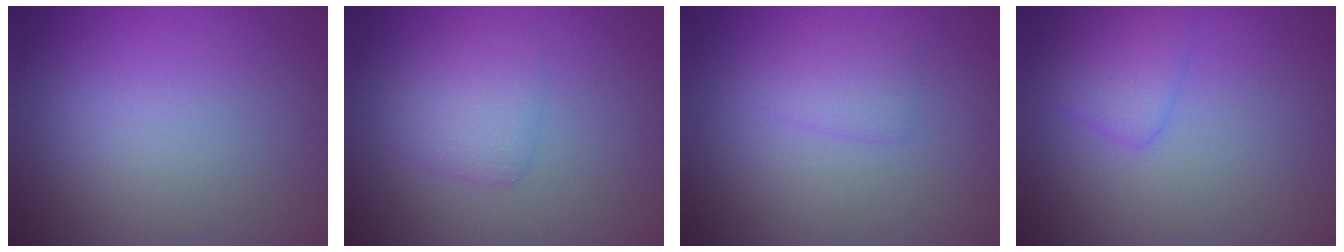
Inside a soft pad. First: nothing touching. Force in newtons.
{"total": 2.7, "press": 2.7, "slide": 0.1}
{"total": 1.6, "press": 1.6, "slide": 0.1}
{"total": 2.7, "press": 2.7, "slide": 0.2}